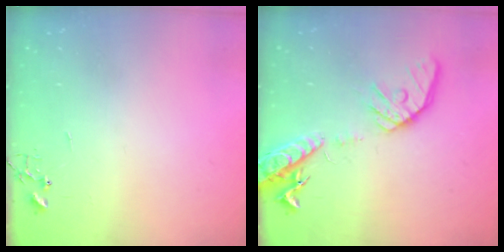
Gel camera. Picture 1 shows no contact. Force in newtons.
{"total": 16.0, "press": 15.8, "slide": 2.5}